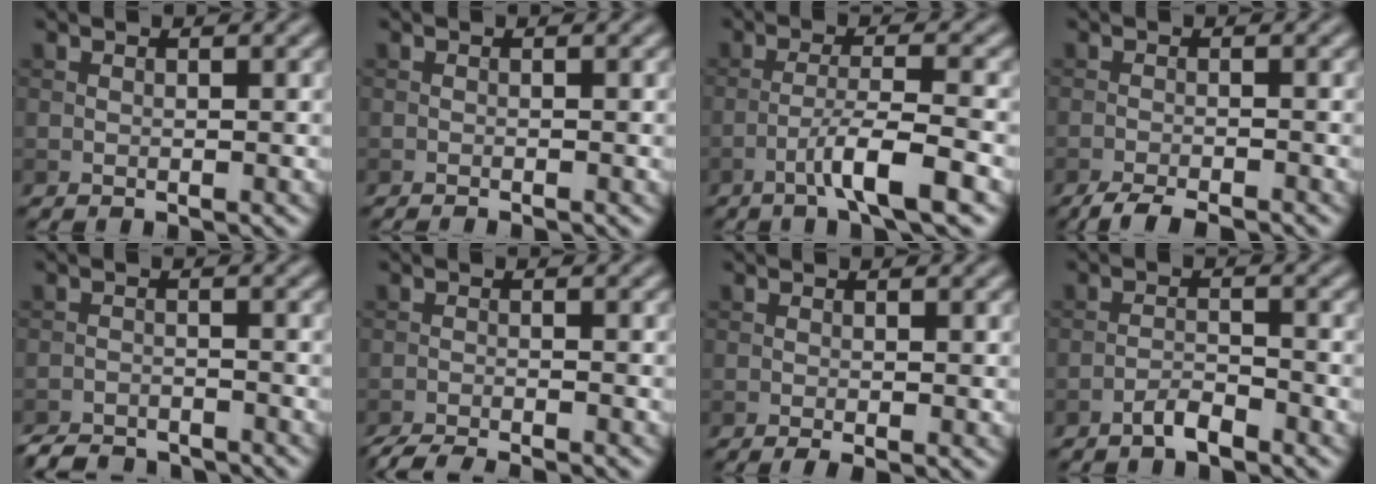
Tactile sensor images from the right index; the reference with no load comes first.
{"total": 0.7, "force": [-0.6, 0.1, 0.4], "torque": [-0.001, 0.001, -0.012]}
{"total": 5.1, "force": [-2.8, 0.5, 4.2], "torque": [-0.071, 0.008, -0.054]}
{"total": 3.4, "force": [-2.9, 0.4, 1.7], "torque": [-0.027, -0.003, -0.056]}
{"total": 4.1, "force": [-4.0, 0.9, 0.8], "torque": [-0.010, -0.010, -0.073]}
{"total": 4.3, "force": [-3.9, 0.4, 1.7], "torque": [-0.030, -0.015, -0.071]}
{"total": 1.5, "force": [-0.6, 0.3, 1.4], "torque": [-0.023, -0.005, -0.012]}
{"total": 2.1, "force": [-1.7, 0.4, 1.1], "torque": [-0.020, 0.007, -0.035]}